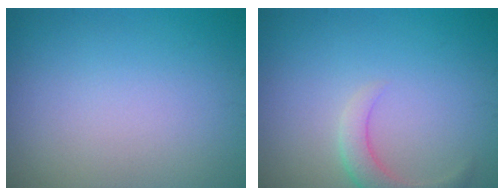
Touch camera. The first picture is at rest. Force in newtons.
{"total": 2.7, "press": 2.7, "slide": 0.2}